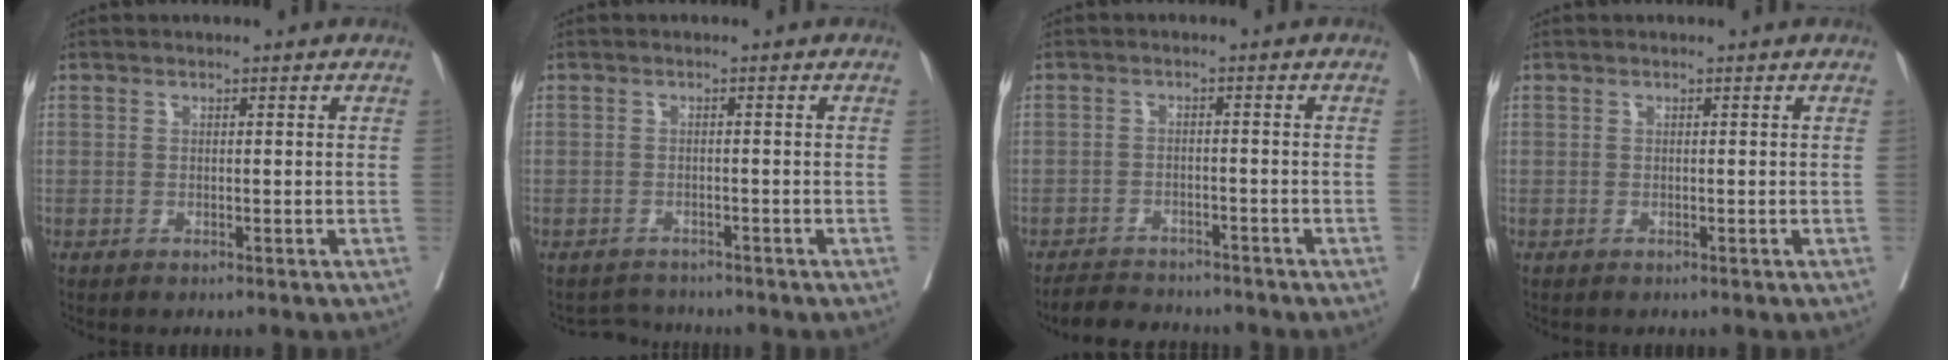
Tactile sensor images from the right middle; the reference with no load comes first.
{"total": 2.4, "force": [-2.3, 0.3, -0.7], "torque": [0.008, -0.012, -0.036]}
{"total": 5.6, "force": [-5.3, 1.4, 1.0], "torque": [-0.020, -0.013, -0.085]}
{"total": 0.0}